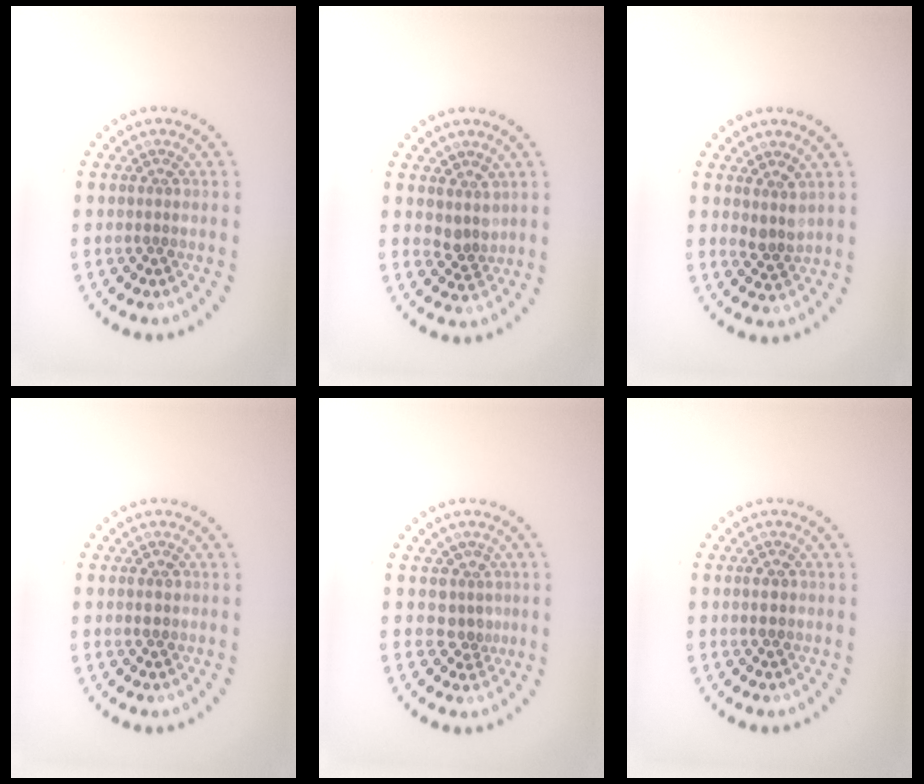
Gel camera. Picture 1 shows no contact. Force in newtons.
{"total": 2.0, "press": 1.6, "slide": 1.2}
{"total": 1.8, "press": 1.6, "slide": 0.9}
{"total": 1.5, "press": 1.5, "slide": 0.2}
{"total": 2.2, "press": 1.5, "slide": 1.6}
{"total": 1.8, "press": 1.8, "slide": 0.1}